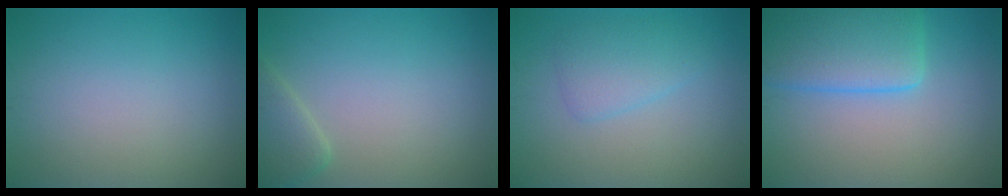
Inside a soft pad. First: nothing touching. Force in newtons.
{"total": 2.6, "press": 2.5, "slide": 0.3}
{"total": 2.6, "press": 2.6, "slide": 0.1}
{"total": 6.7, "press": 6.7, "slide": 0.3}